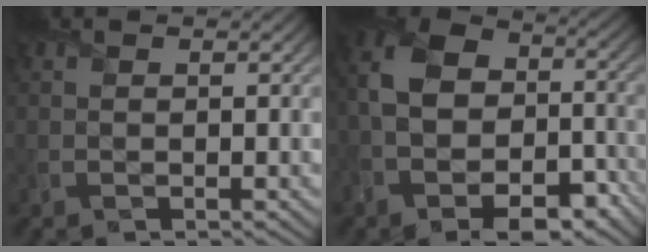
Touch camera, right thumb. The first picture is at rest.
{"total": 16.3, "force": [-5.8, 11.1, 10.4], "torque": [-0.206, -0.041, -0.075]}